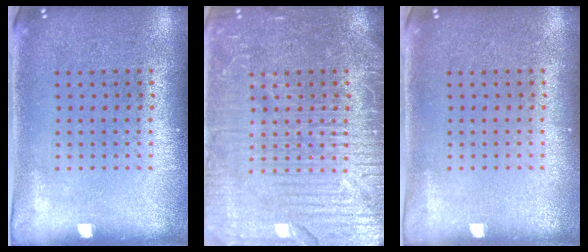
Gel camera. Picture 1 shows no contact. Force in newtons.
{"total": 7.2, "press": 7.1, "slide": 0.9}
{"total": 0.0}